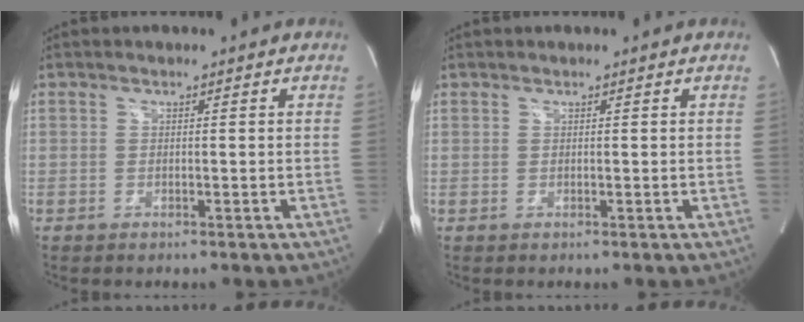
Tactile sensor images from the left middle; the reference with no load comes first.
{"total": 0.0}